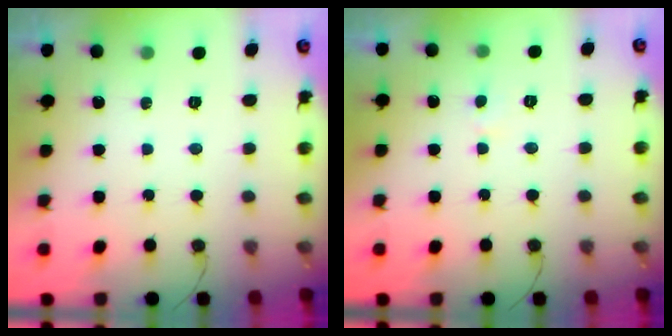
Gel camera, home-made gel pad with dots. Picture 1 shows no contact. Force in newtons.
{"total": 2.8, "press": 2.8, "slide": 0.3}